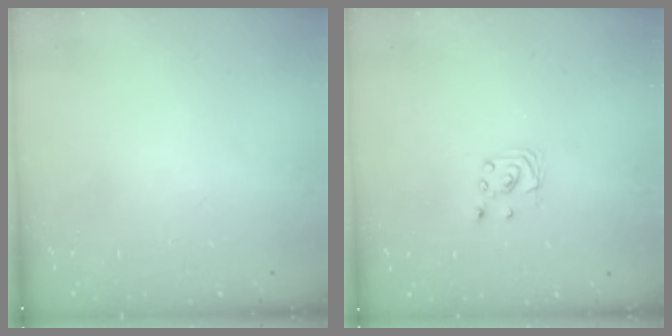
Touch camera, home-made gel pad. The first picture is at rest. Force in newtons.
{"total": 2.2, "press": 2.2, "slide": 0.2}